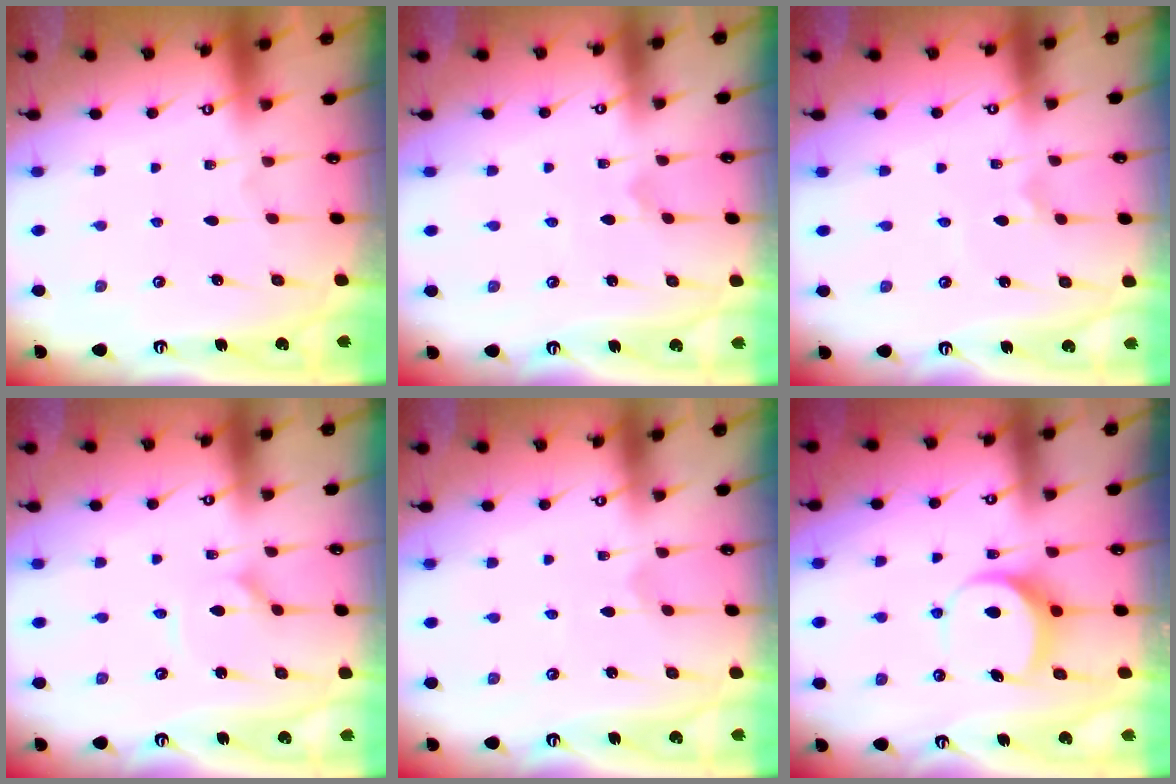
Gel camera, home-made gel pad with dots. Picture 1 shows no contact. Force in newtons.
{"total": 0.7, "press": 0.7, "slide": 0.1}
{"total": 1.1, "press": 1.0, "slide": 0.4}
{"total": 1.9, "press": 1.9, "slide": 0.2}
{"total": 1.2, "press": 1.1, "slide": 0.1}
{"total": 8.1, "press": 8.0, "slide": 0.9}